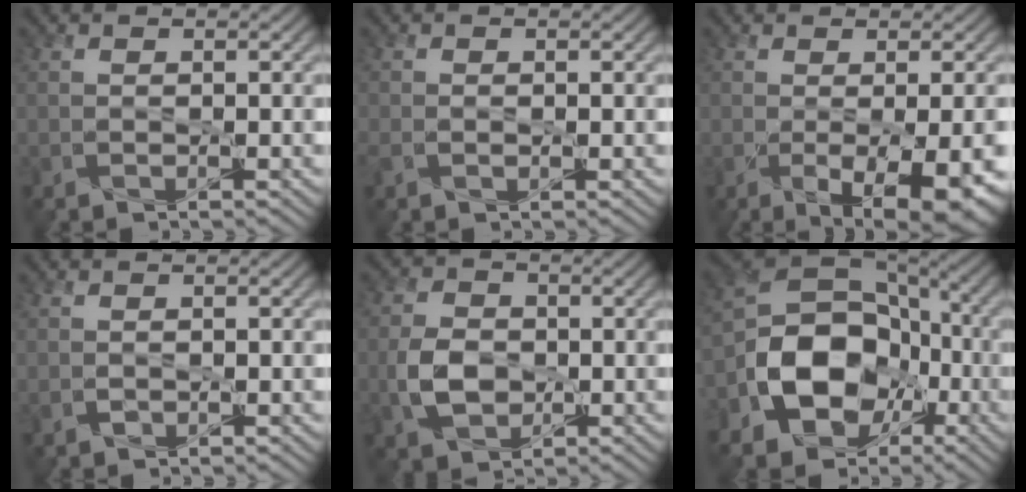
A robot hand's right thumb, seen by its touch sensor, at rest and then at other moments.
{"total": 1.5, "force": [-0.4, 1.0, 1.1], "torque": [-0.027, -0.006, -0.005]}
{"total": 6.9, "force": [-1.8, 2.3, 6.3], "torque": [-0.099, -0.028, -0.004]}
{"total": 0.7, "force": [0.2, 0.5, 0.3], "torque": [-0.011, -0.003, 0.009]}
{"total": 5.5, "force": [-1.0, 4.2, 3.5], "torque": [-0.085, -0.005, -0.022]}
{"total": 15.4, "force": [-4.4, 11.4, 9.4], "torque": [-0.187, -0.030, -0.084]}